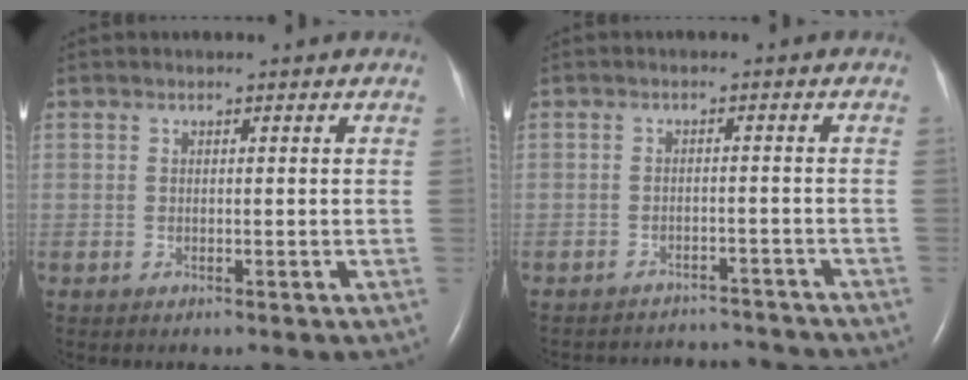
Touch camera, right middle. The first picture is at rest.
{"total": 9.7, "force": [-9.5, 1.9, 0.6], "torque": [-0.016, 0.015, -0.119]}